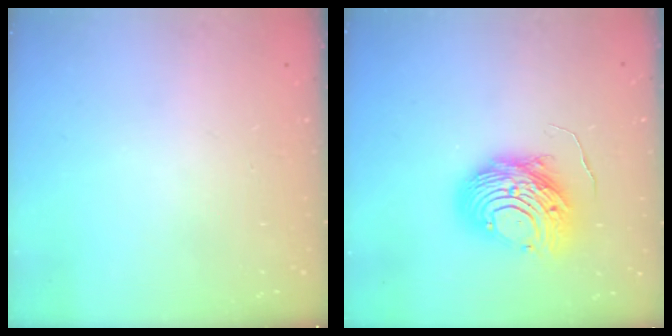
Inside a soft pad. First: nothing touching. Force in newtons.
{"total": 12.5, "press": 12.5, "slide": 0.7}